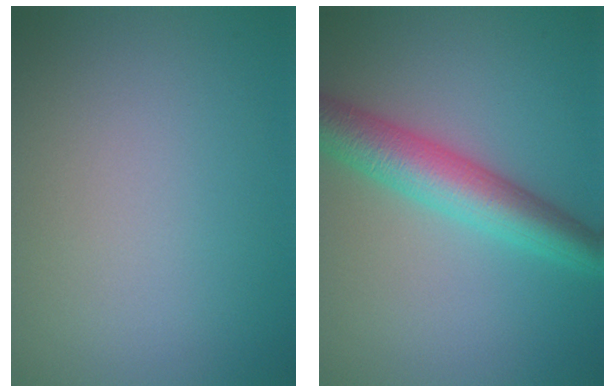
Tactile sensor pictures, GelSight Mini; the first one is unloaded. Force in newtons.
{"total": 6.0, "press": 6.0, "slide": 0.0}